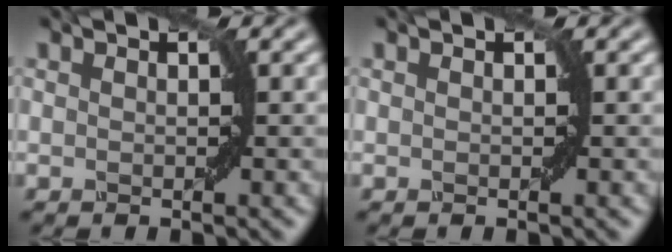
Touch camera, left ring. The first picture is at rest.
{"total": 0.0}